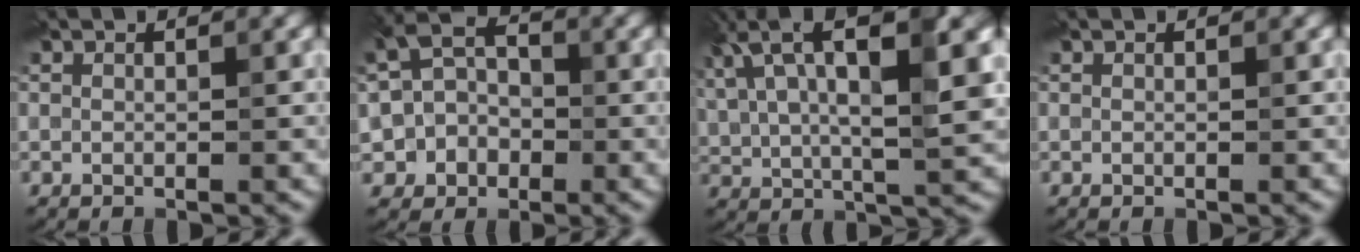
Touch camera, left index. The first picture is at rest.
{"total": 4.9, "force": [-1.2, 4.1, 2.5], "torque": [-0.043, 0.003, -0.028]}
{"total": 12.3, "force": [5.8, 3.9, 10.2], "torque": [-0.186, 0.018, 0.096]}
{"total": 0.0}